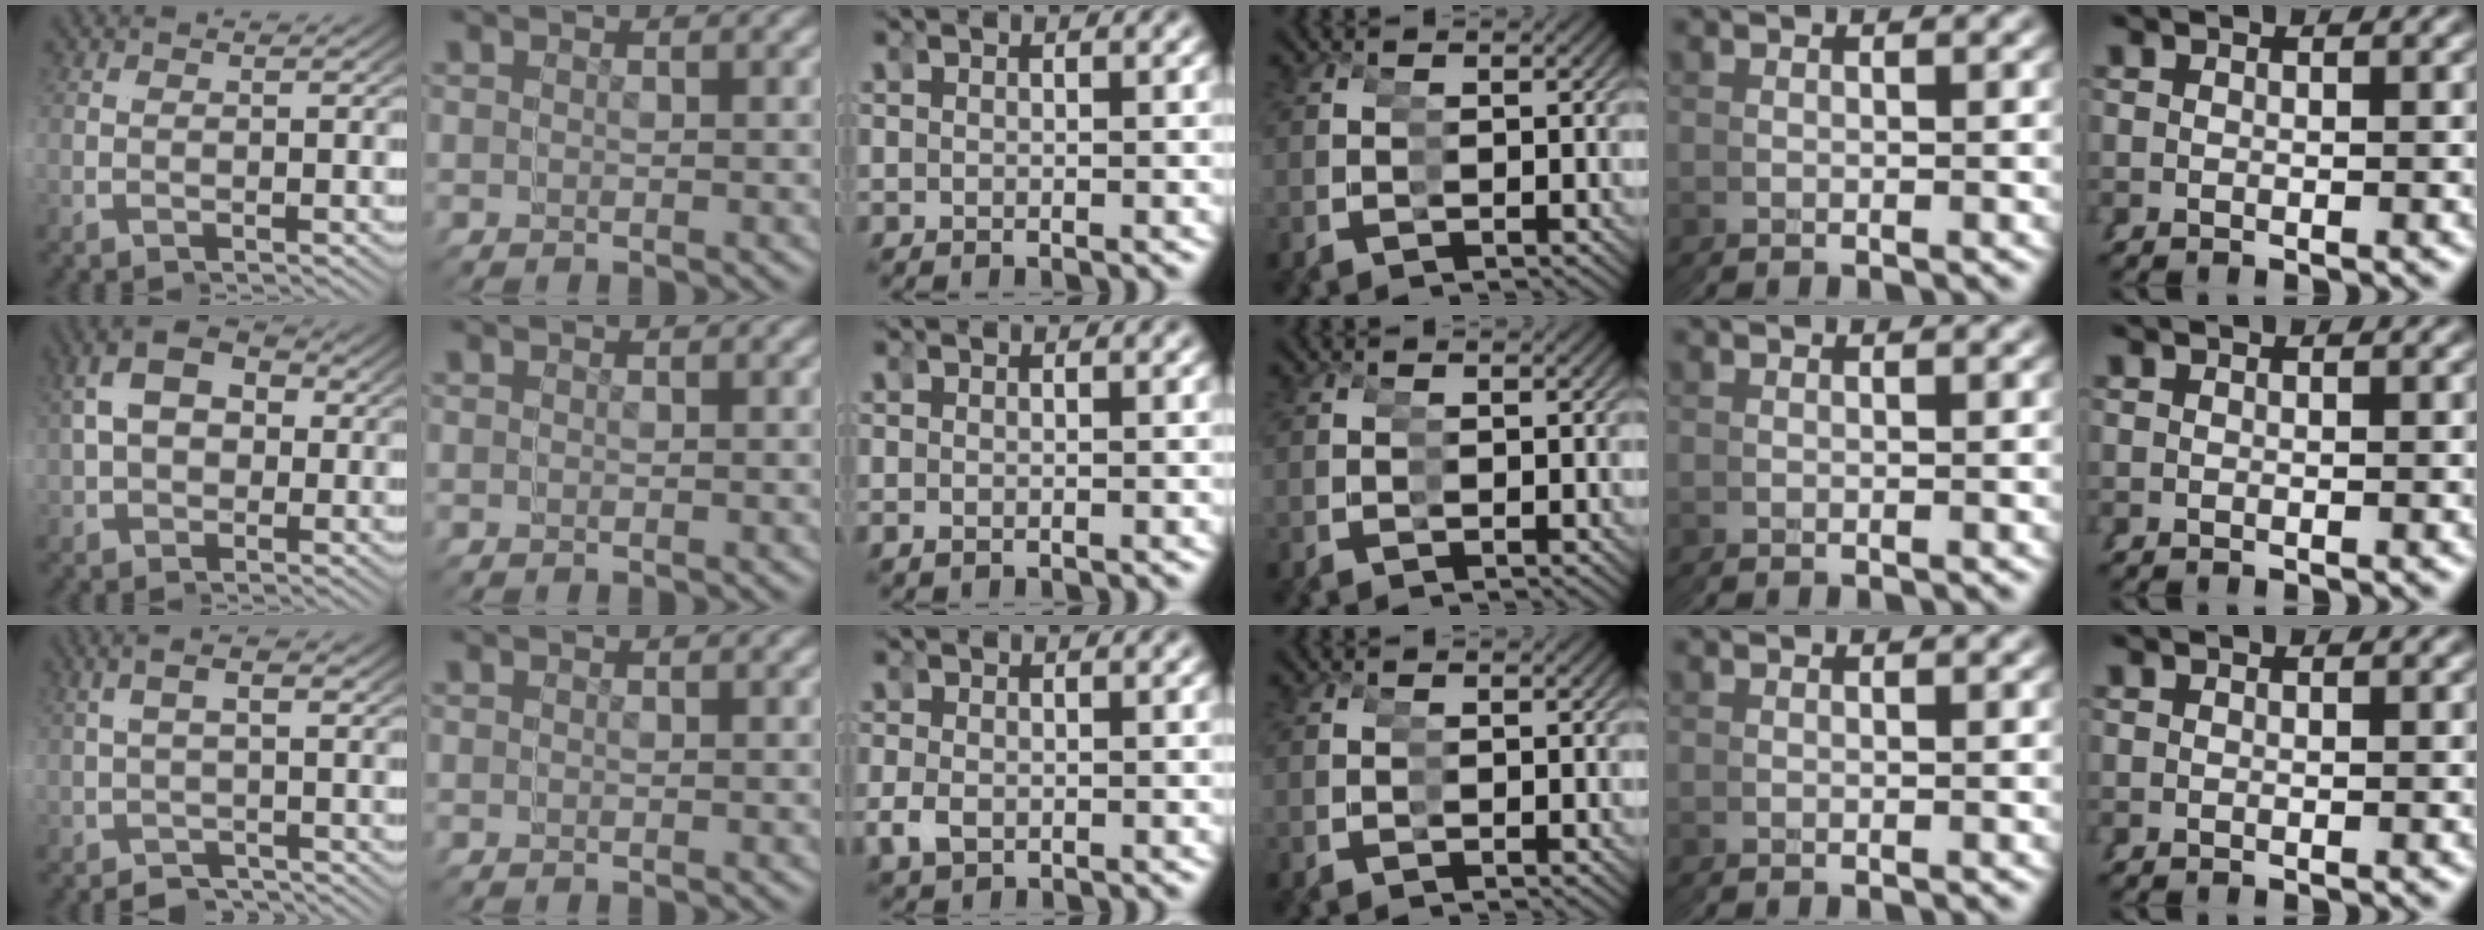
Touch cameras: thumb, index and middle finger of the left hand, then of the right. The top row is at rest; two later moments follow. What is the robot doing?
{"motion": "grasp_and_lifting", "object": "bandage"}